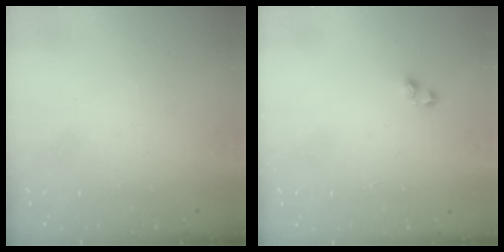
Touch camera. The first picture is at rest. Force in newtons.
{"total": 2.9, "press": 2.9, "slide": 0.2}